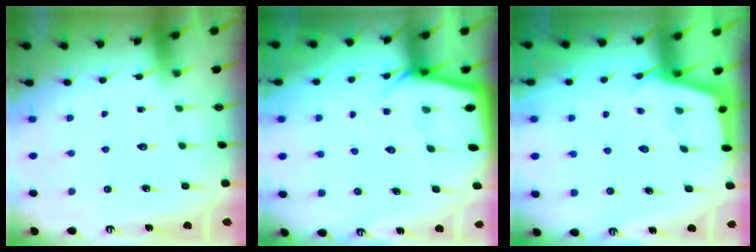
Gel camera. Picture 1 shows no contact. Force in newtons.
{"total": 4.7, "press": 4.6, "slide": 0.4}
{"total": 2.9, "press": 2.9, "slide": 0.3}